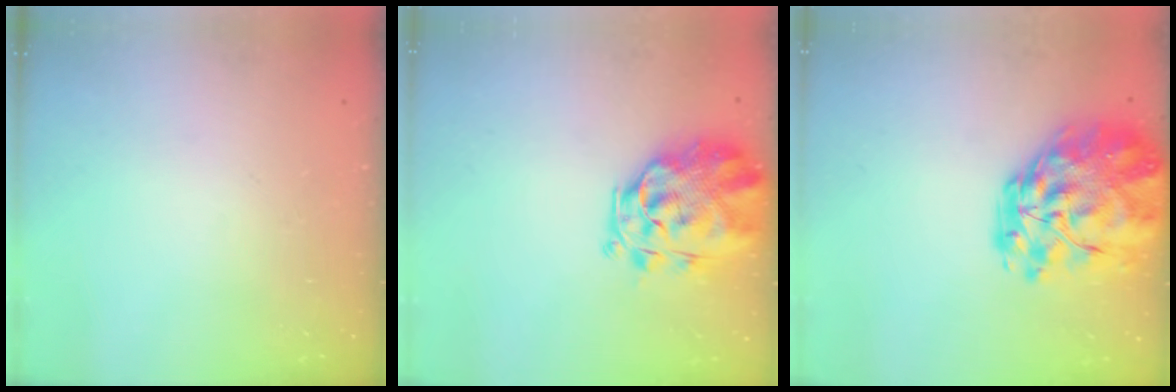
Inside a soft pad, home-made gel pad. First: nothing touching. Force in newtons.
{"total": 3.7, "press": 3.3, "slide": 1.6}
{"total": 18.7, "press": 17.7, "slide": 6.1}